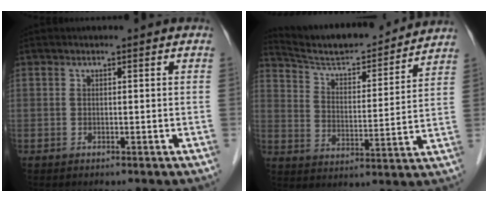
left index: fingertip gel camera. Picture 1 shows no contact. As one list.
[{"total": 16.6, "force": [15.7, 1.8, 5.1], "torque": [-0.087, -0.003, 0.241]}]